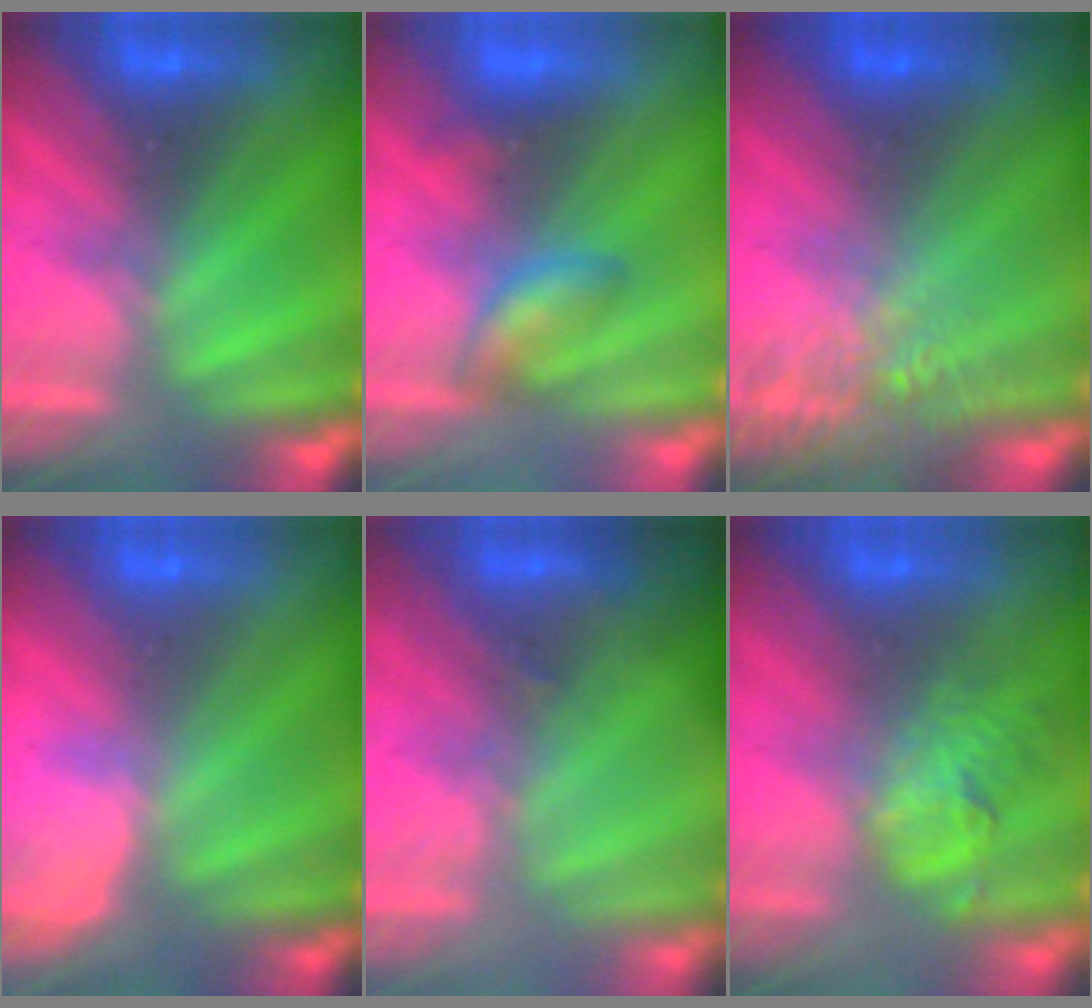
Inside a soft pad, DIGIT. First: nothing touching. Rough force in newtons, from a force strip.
{"total": 2.4}
{"total": 7.4}
{"total": 2.8}
{"total": 2.7}
{"total": 1.8}